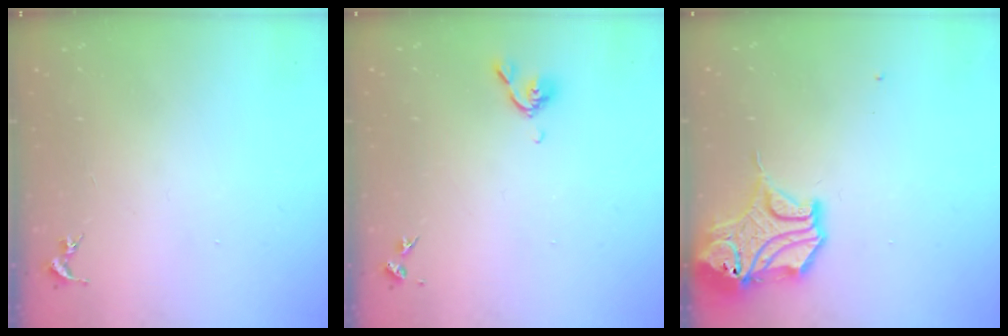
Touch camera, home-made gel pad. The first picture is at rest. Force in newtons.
{"total": 5.6, "press": 5.5, "slide": 1.0}
{"total": 14.5, "press": 14.4, "slide": 2.2}